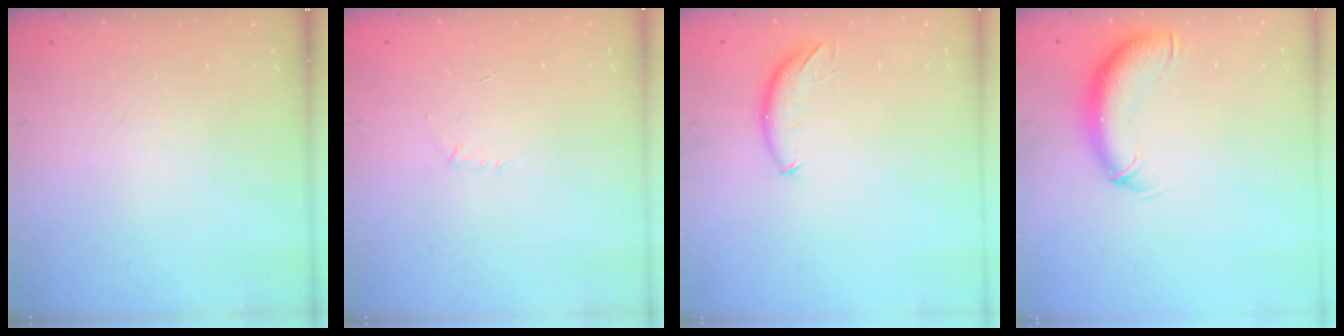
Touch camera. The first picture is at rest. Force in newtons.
{"total": 2.9, "press": 2.8, "slide": 0.7}
{"total": 7.5, "press": 7.5, "slide": 0.6}
{"total": 10.9, "press": 10.6, "slide": 2.3}